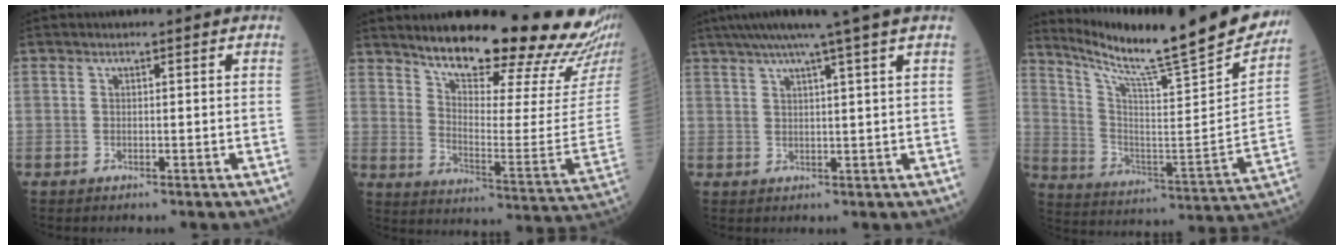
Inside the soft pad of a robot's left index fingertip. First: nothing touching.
{"total": 24.6, "force": [21.0, 1.8, 12.8], "torque": [-0.190, -0.082, 0.273]}
{"total": 9.1, "force": [6.9, -2.2, 5.5], "torque": [-0.081, 0.018, 0.089]}
{"total": 26.9, "force": [23.8, -0.1, 12.7], "torque": [-0.212, -0.098, 0.335]}